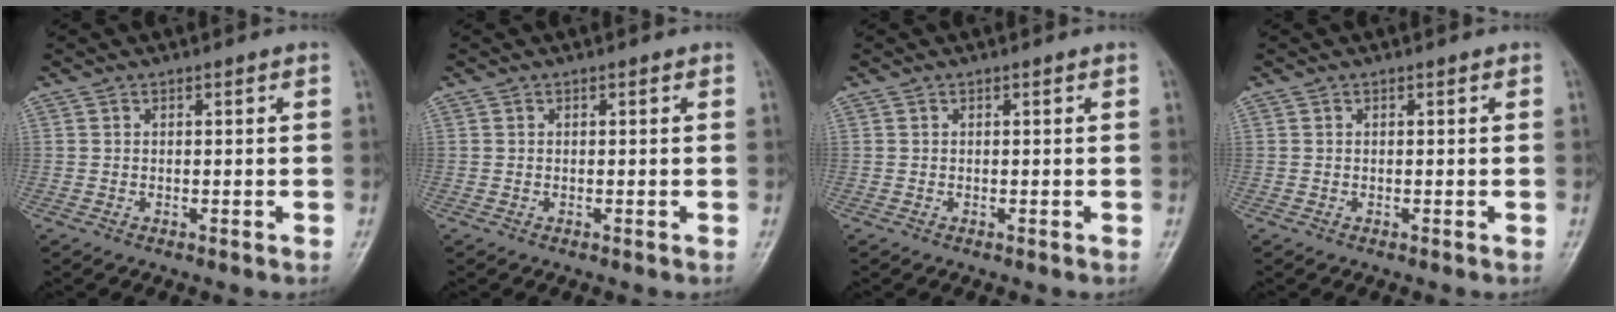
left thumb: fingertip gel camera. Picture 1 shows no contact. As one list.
[{"total": 0.0}, {"total": 0.0}, {"total": 0.0}]